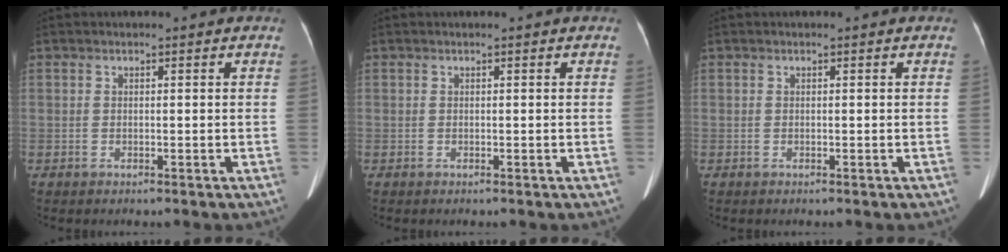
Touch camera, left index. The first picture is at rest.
{"total": 0.0}
{"total": 0.0}